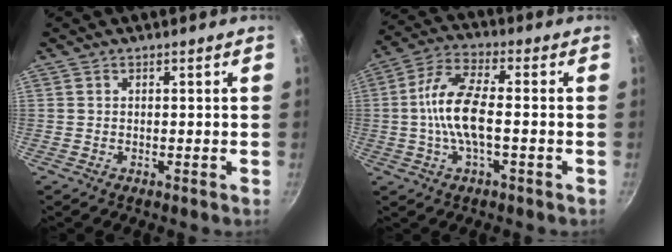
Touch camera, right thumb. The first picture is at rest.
{"total": 11.0, "force": [-1.1, 4.2, 10.1], "torque": [-0.205, 0.027, -0.035]}